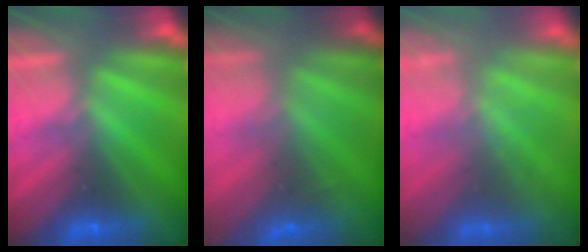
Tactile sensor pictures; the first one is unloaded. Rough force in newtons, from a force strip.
{"total": 7.3}
{"total": 2.1}